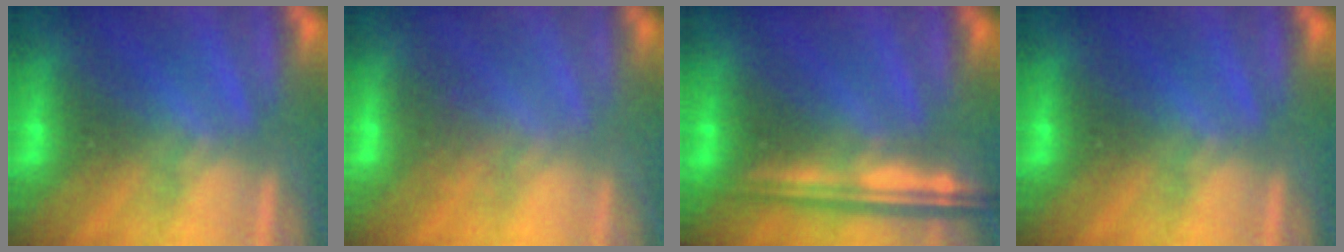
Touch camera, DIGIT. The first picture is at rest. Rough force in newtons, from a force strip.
{"total": 2.8}
{"total": 8.5}
{"total": 0.0}